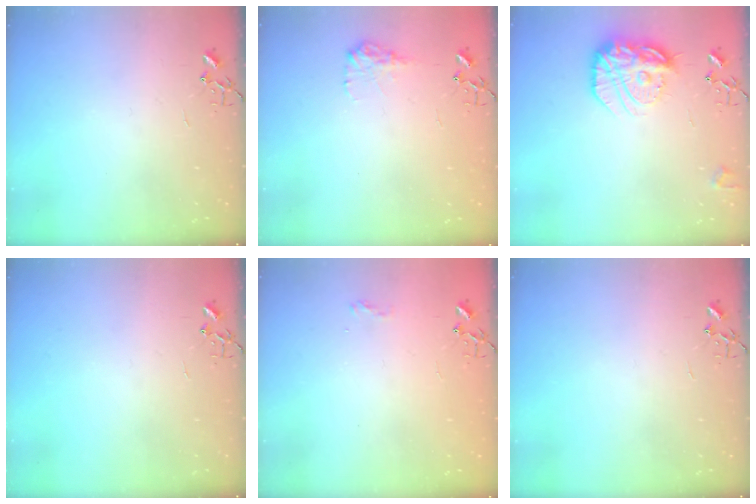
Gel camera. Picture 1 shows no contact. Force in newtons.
{"total": 9.6, "press": 9.6, "slide": 0.3}
{"total": 18.7, "press": 18.6, "slide": 1.6}
{"total": 0.0}
{"total": 5.9, "press": 5.9, "slide": 0.8}
{"total": 0.0}